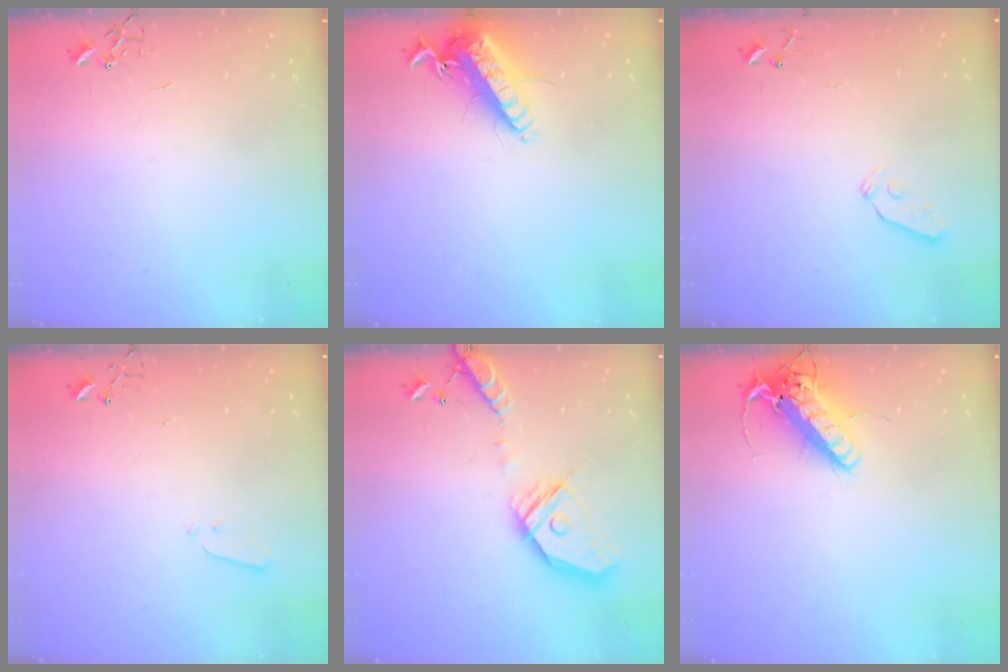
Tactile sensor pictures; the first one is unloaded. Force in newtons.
{"total": 15.8, "press": 15.5, "slide": 3.1}
{"total": 3.8, "press": 3.7, "slide": 0.7}
{"total": 2.2, "press": 2.1, "slide": 0.3}
{"total": 18.8, "press": 18.6, "slide": 3.0}
{"total": 15.6, "press": 15.3, "slide": 3.2}